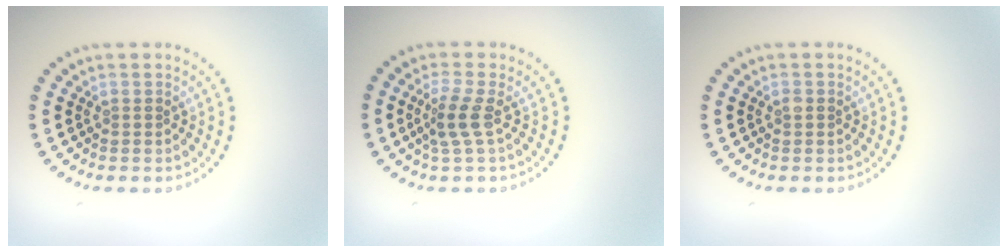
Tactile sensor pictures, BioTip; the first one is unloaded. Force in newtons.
{"total": 2.2, "press": 1.8, "slide": 1.4}
{"total": 0.7, "press": 0.6, "slide": 0.1}